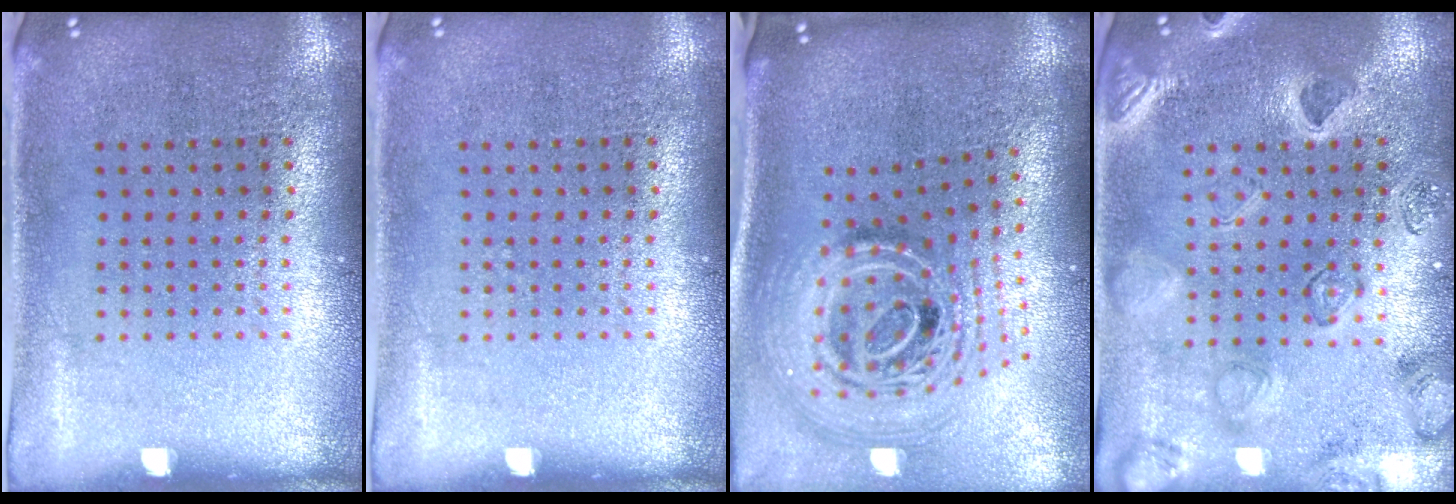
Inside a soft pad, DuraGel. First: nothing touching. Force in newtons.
{"total": 0.0}
{"total": 2.9, "press": 2.0, "slide": 2.2}
{"total": 2.4, "press": 2.3, "slide": 0.7}